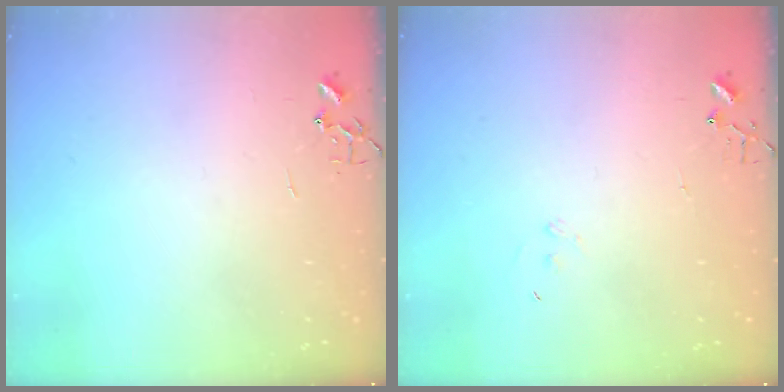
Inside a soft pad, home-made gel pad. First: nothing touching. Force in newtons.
{"total": 6.8, "press": 6.8, "slide": 0.5}